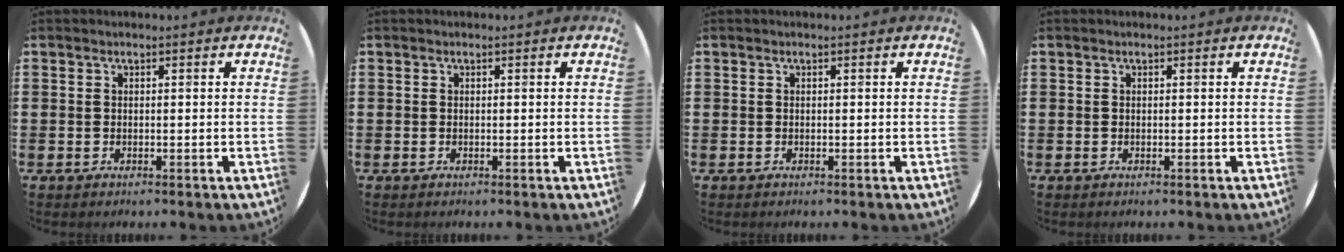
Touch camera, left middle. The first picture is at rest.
{"total": 0.0}
{"total": 0.0}
{"total": 0.0}